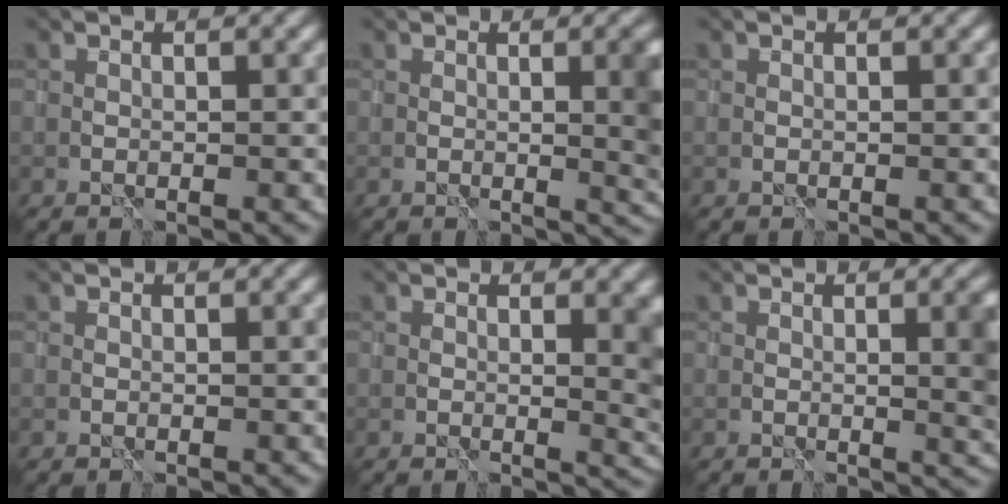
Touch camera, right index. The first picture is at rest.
{"total": 4.4, "force": [0.3, 1.3, 4.2], "torque": [-0.040, 0.001, 0.007]}
{"total": 0.0}
{"total": 0.0}
{"total": 4.3, "force": [0.6, 1.6, 3.9], "torque": [-0.035, -0.007, 0.013]}
{"total": 3.9, "force": [0.3, 1.1, 3.7], "torque": [-0.037, 0.003, 0.006]}